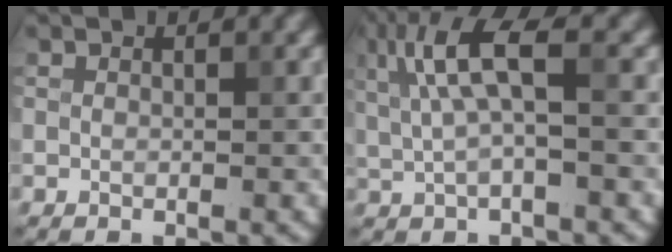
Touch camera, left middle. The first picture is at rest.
{"total": 5.2, "force": [1.3, 1.3, 4.8], "torque": [-0.098, 0.007, 0.024]}